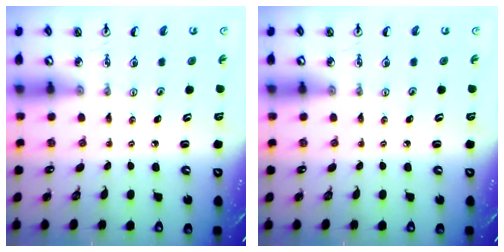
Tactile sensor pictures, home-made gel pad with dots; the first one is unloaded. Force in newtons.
{"total": 0.0}